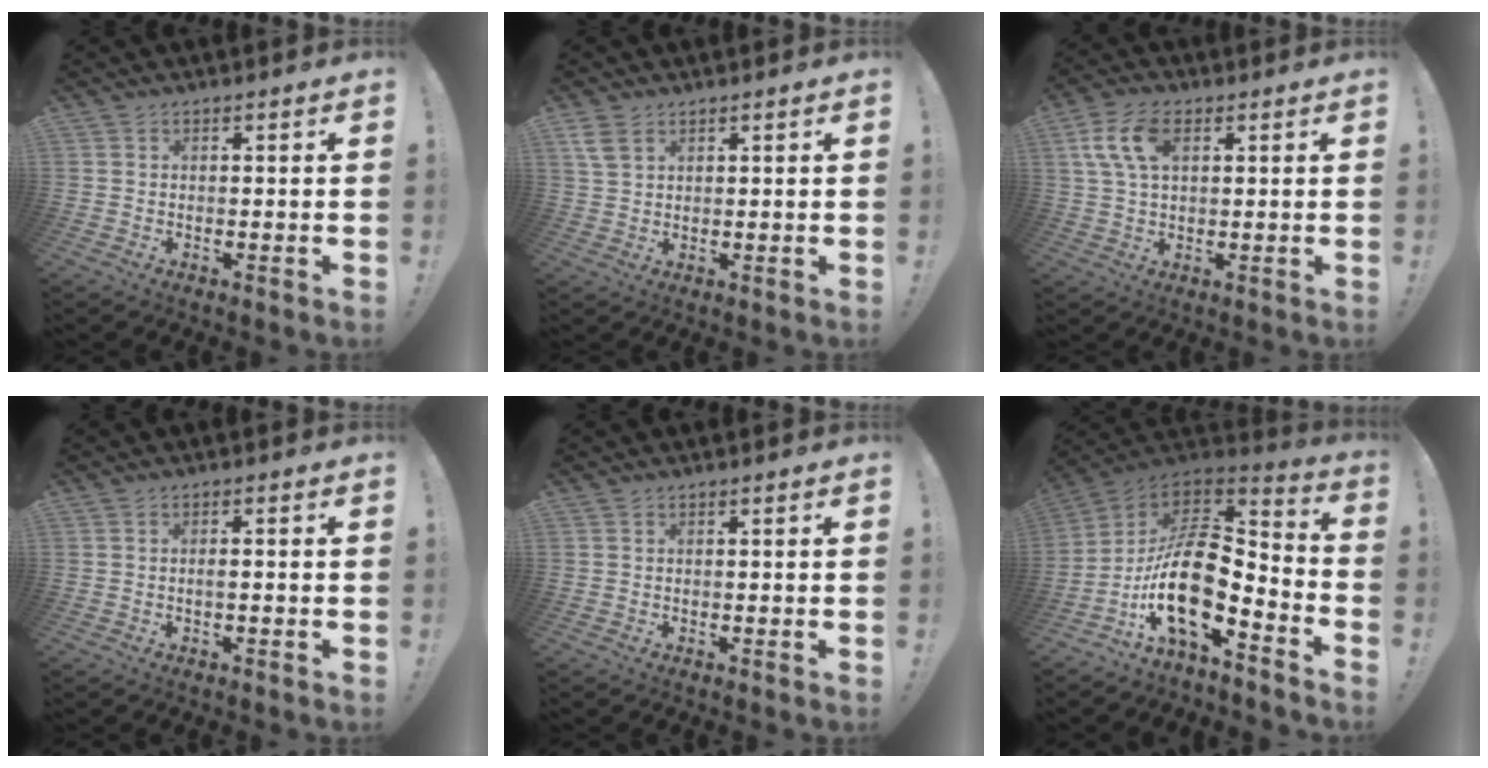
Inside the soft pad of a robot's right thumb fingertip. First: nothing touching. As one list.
[{"total": 4.6, "force": [2.6, 2.7, 2.7], "torque": [-0.057, -0.003, 0.053]}, {"total": 10.0, "force": [3.1, 5.7, 7.6], "torque": [-0.147, 0.006, 0.059]}, {"total": 1.8, "force": [-0.8, 0.1, 1.5], "torque": [-0.035, 0.005, -0.015]}, {"total": 0.0}, {"total": 19.4, "force": [-4.3, 9.1, 16.5], "torque": [-0.326, 0.015, -0.072]}]